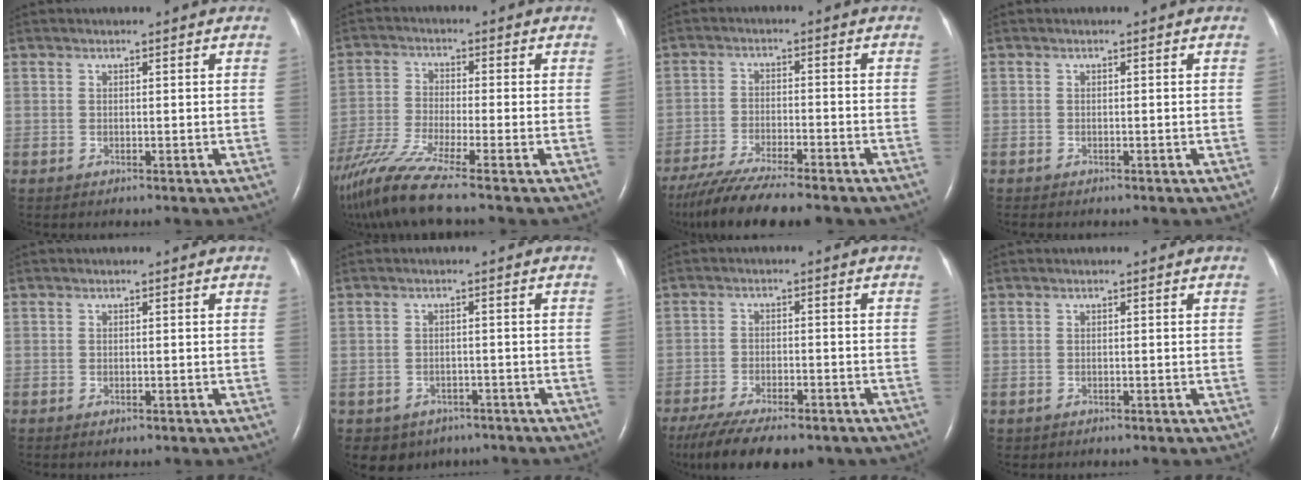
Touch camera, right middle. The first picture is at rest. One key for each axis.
{"total": 10.2, "fx": -7.9, "fy": -1.4, "fz": 6.3, "tx": -0.129, "ty": -0.037, "tz": -0.147}
{"total": 12.9, "fx": -10.8, "fy": 1.3, "fz": 7.0, "tx": -0.122, "ty": -0.029, "tz": -0.171}
{"total": 1.1, "fx": -0.9, "fy": 0.3, "fz": 0.5, "tx": -0.008, "ty": -0.001, "tz": -0.010}
{"total": 0.6, "fx": -0.4, "fy": 0.2, "fz": 0.4, "tx": -0.008, "ty": 0.000, "tz": -0.004}
{"total": 5.5, "fx": -3.9, "fy": 3.9, "fz": 0.7, "tx": -0.010, "ty": 0.012, "tz": -0.048}
{"total": 15.5, "fx": -11.9, "fy": 4.9, "fz": 8.6, "tx": -0.170, "ty": -0.021, "tz": -0.176}
{"total": 0.0}